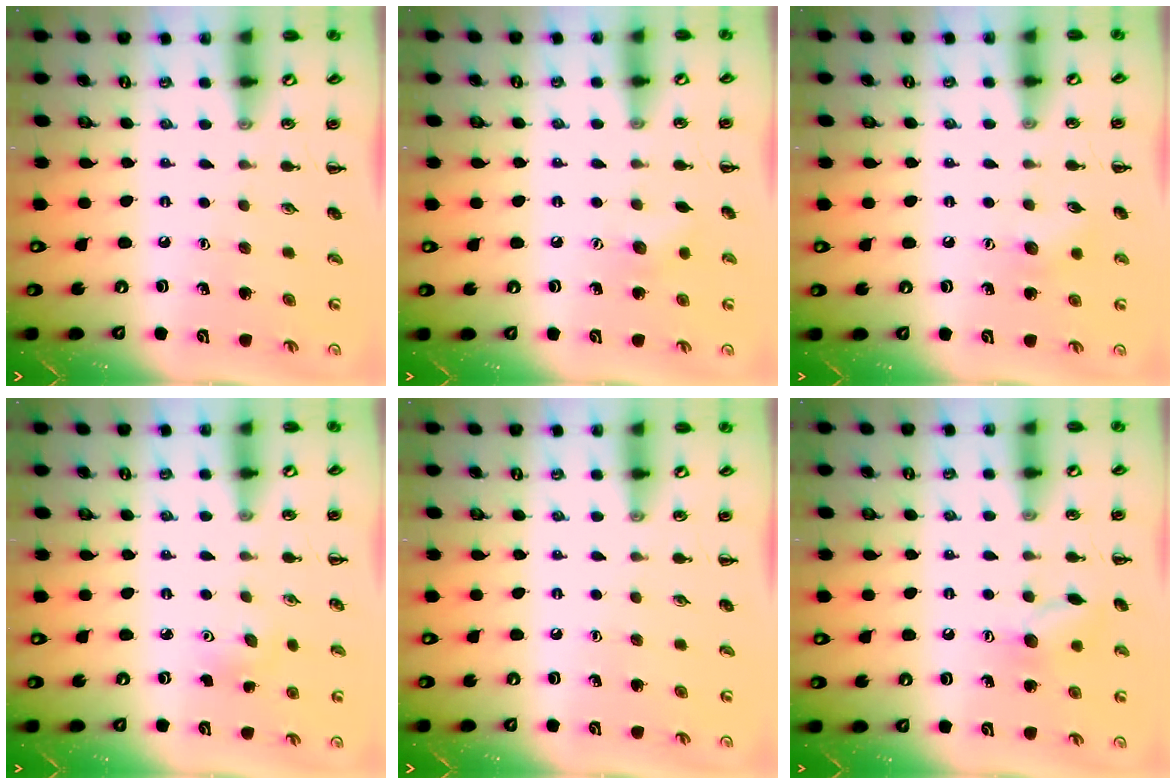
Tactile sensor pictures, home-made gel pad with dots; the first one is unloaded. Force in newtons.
{"total": 6.6, "press": 6.4, "slide": 1.3}
{"total": 6.3, "press": 6.1, "slide": 1.5}
{"total": 4.1, "press": 3.9, "slide": 1.2}
{"total": 0.0}
{"total": 8.3, "press": 8.3, "slide": 0.5}